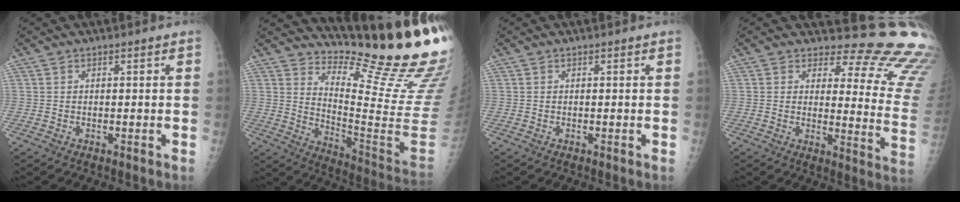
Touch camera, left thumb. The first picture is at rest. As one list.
[{"total": 19.8, "force": [16.6, 0.6, 10.7], "torque": [-0.143, -0.193, 0.239]}, {"total": 0.0}, {"total": 17.9, "force": [16.7, 4.6, 4.4], "torque": [-0.003, -0.178, 0.161]}]